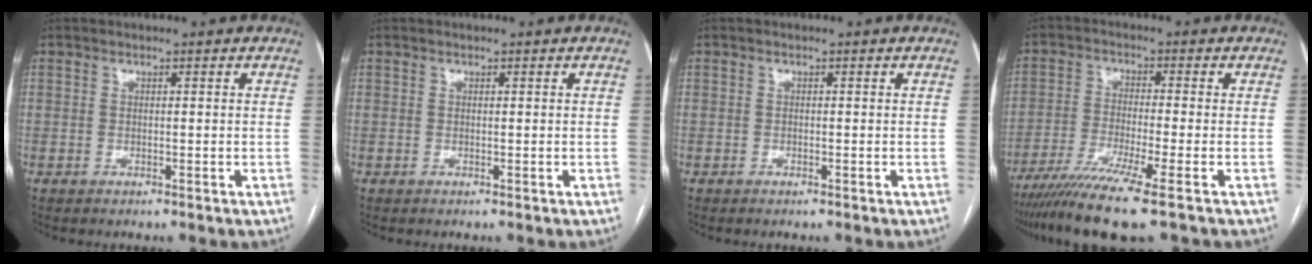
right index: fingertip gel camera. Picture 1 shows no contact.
{"total": 0.0}
{"total": 0.0}
{"total": 10.4, "force": [-7.3, -1.3, 7.2], "torque": [-0.125, -0.028, -0.124]}